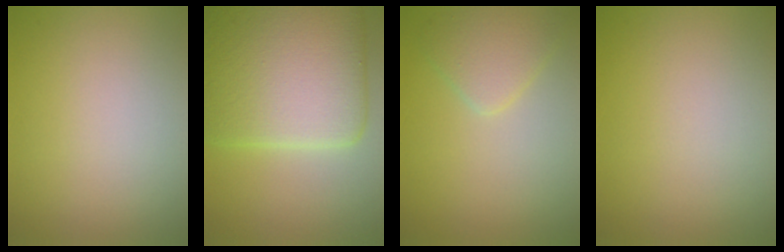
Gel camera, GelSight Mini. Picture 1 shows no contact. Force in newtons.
{"total": 12.5, "press": 12.5, "slide": 0.2}
{"total": 2.6, "press": 2.6, "slide": 0.1}
{"total": 0.0}